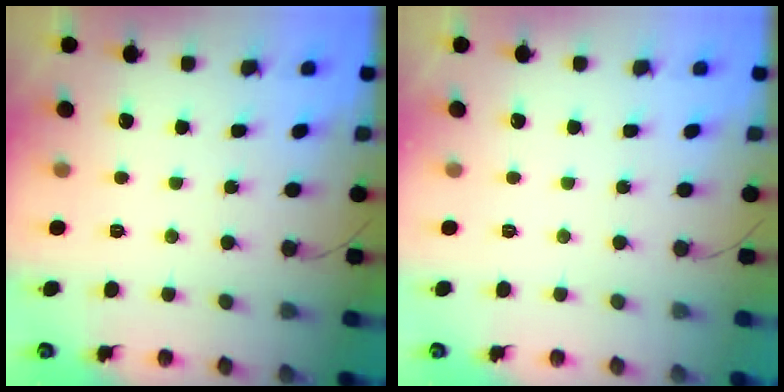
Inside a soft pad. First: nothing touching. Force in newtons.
{"total": 0.0}